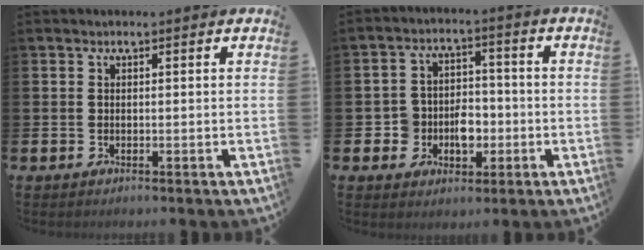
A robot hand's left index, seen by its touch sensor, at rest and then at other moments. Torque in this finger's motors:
{"motor_torque": [0.30, 0.08, 0.22, 0.12]}